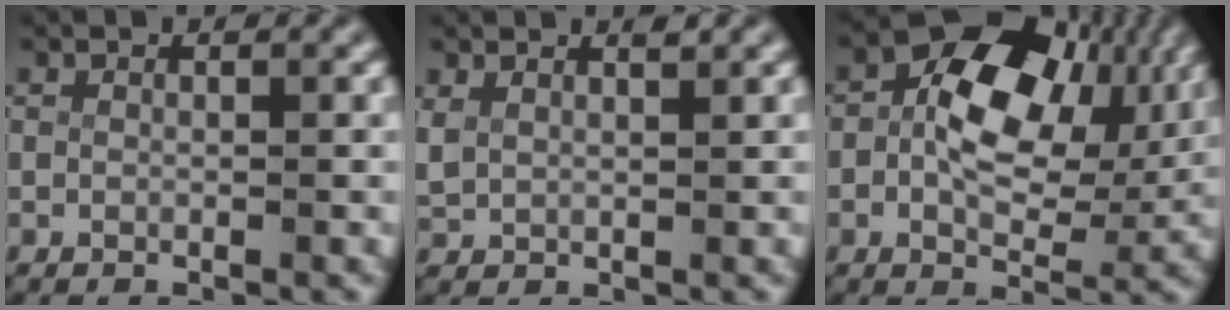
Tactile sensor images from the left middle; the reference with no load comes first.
{"total": 1.9, "force": [1.3, 1.1, 0.9], "torque": [-0.032, -0.007, 0.034]}
{"total": 10.1, "force": [1.9, 6.5, 7.5], "torque": [-0.112, 0.014, 0.014]}